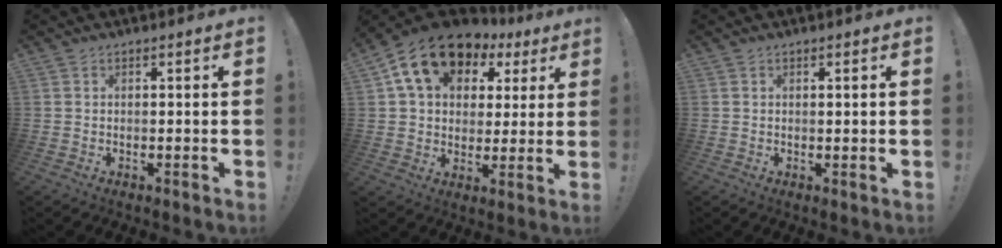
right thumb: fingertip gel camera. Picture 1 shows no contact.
{"total": 16.4, "force": [8.4, 10.8, 9.1], "torque": [-0.150, -0.032, 0.155]}
{"total": 1.1, "force": [0.3, -0.3, 1.0], "torque": [-0.018, -0.001, 0.003]}